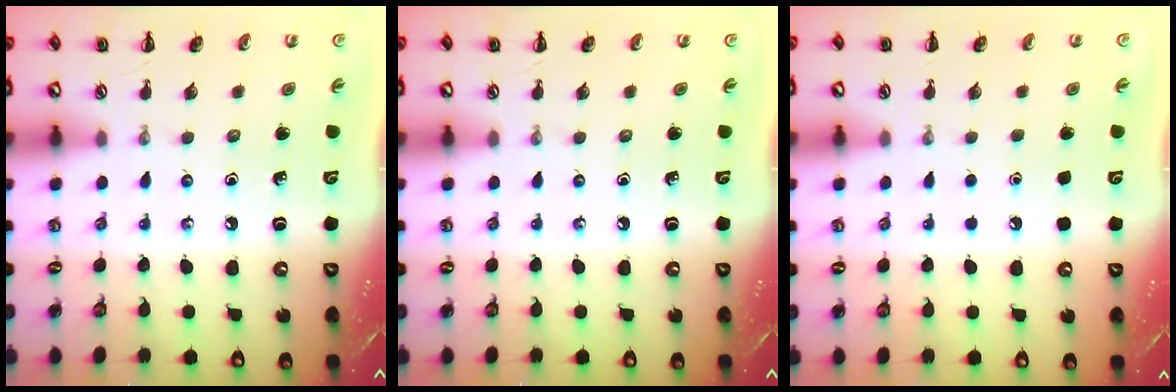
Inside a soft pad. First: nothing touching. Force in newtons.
{"total": 0.0}
{"total": 1.8, "press": 1.7, "slide": 0.1}